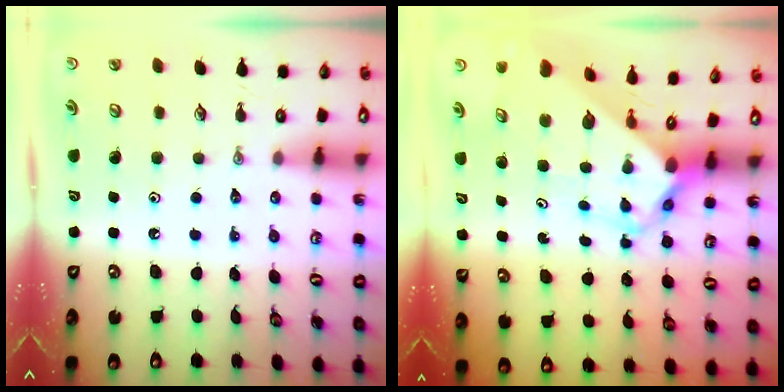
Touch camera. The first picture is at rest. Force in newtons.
{"total": 4.2, "press": 4.2, "slide": 0.4}